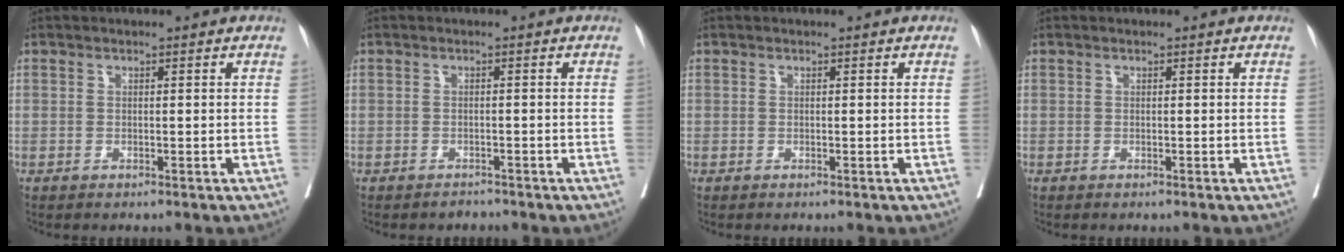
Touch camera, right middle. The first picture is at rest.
{"total": 0.8, "force": [-0.7, 0.2, -0.3], "torque": [0.004, -0.002, -0.014]}
{"total": 0.0}
{"total": 0.0}